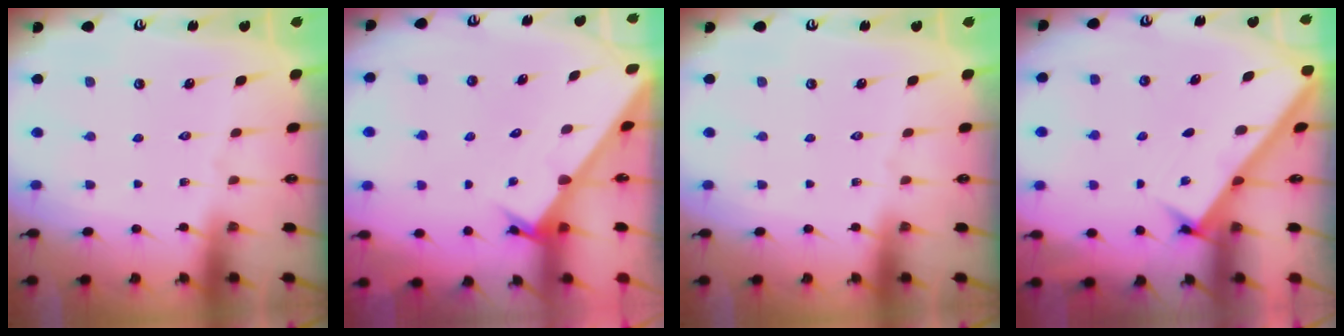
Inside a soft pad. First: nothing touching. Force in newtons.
{"total": 2.9, "press": 2.9, "slide": 0.1}
{"total": 0.0}
{"total": 2.6, "press": 2.6, "slide": 0.3}